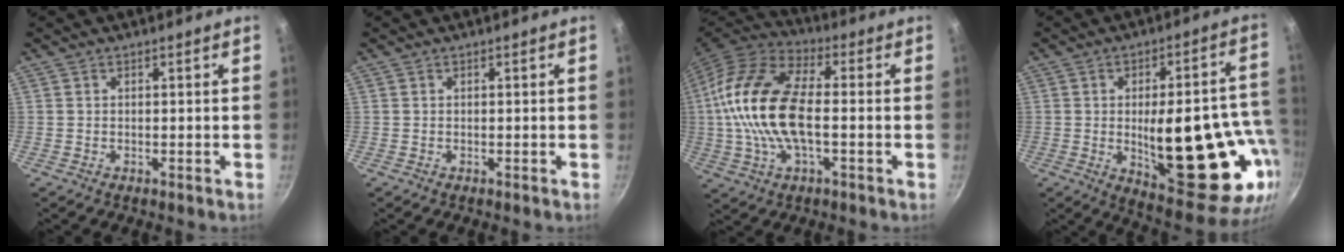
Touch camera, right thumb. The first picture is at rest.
{"total": 0.0}
{"total": 18.7, "force": [-0.4, 9.0, 16.4], "torque": [-0.315, 0.031, -0.024]}
{"total": 26.8, "force": [-5.0, 10.4, 24.2], "torque": [-0.287, 0.006, -0.048]}